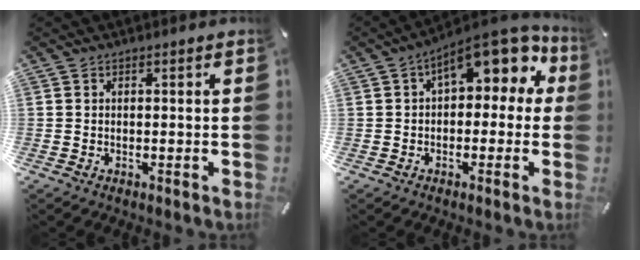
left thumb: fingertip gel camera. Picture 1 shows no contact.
{"total": 11.6, "force": [5.5, 5.8, 8.4], "torque": [-0.122, -0.032, 0.096]}